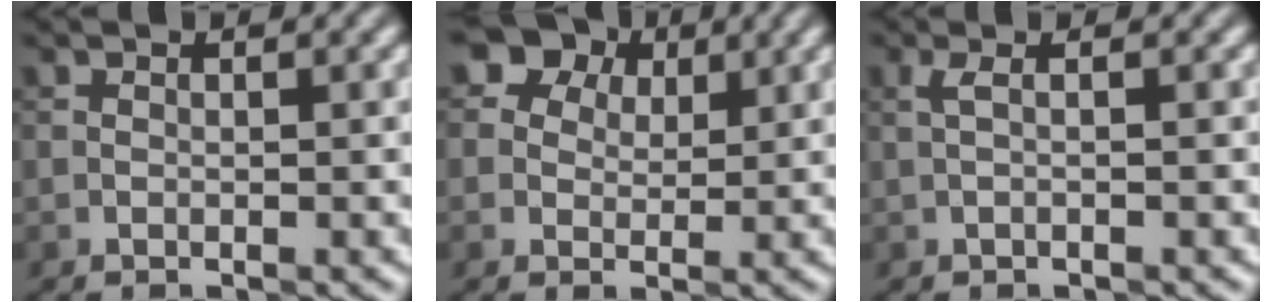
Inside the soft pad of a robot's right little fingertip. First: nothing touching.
{"total": 7.1, "force": [3.5, 5.3, 3.2], "torque": [-0.038, 0.028, 0.032]}
{"total": 0.7, "force": [0.1, 0.0, 0.7], "torque": [-0.014, 0.003, 0.004]}